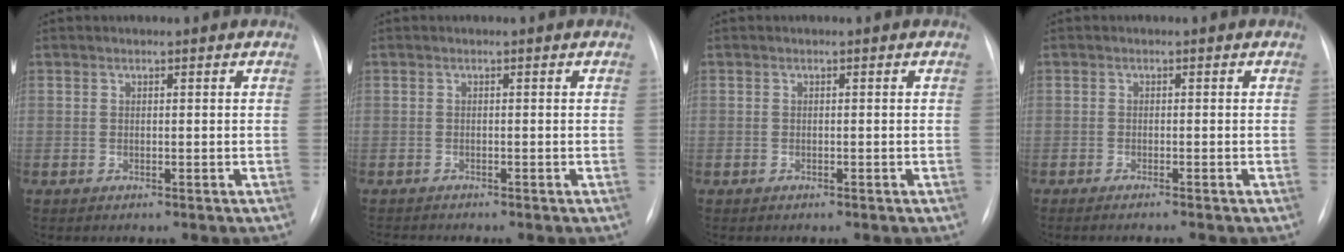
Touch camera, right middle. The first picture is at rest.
{"total": 0.8, "force": [-0.7, -0.1, 0.0], "torque": [0.000, -0.004, -0.012]}
{"total": 0.0}
{"total": 2.6, "force": [-2.2, -0.2, 1.3], "torque": [-0.016, 0.001, -0.026]}